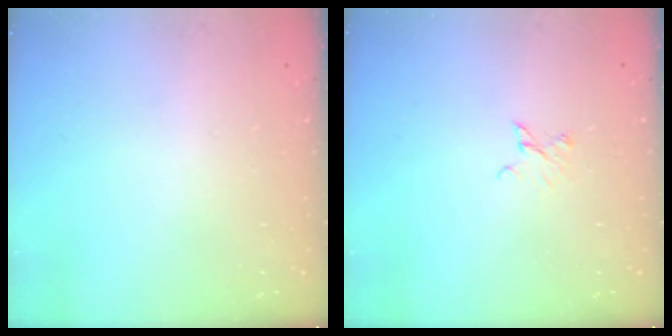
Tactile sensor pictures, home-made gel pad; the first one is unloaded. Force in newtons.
{"total": 2.1, "press": 2.1, "slide": 0.3}